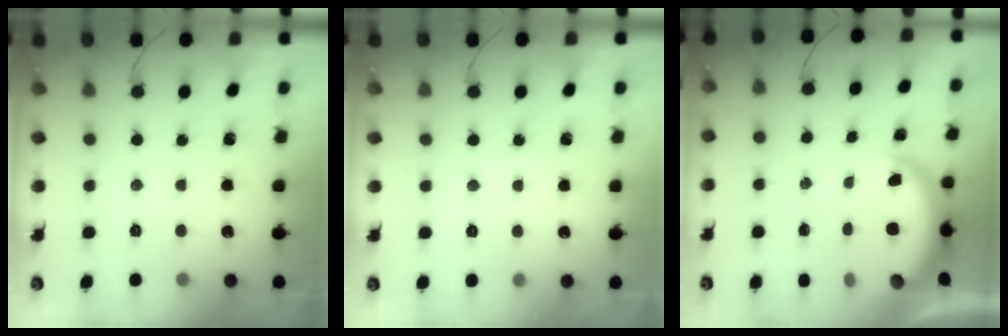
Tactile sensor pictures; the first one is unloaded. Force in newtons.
{"total": 3.6, "press": 2.9, "slide": 2.2}
{"total": 4.5, "press": 4.5, "slide": 0.3}